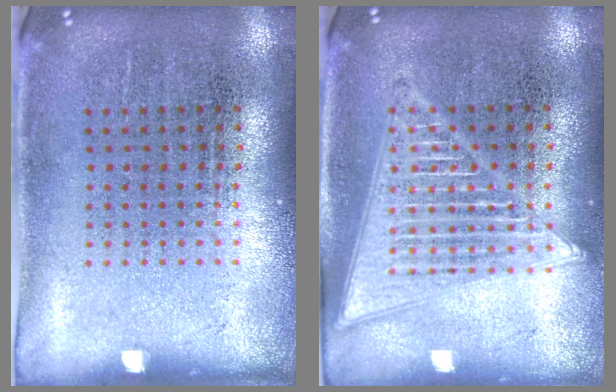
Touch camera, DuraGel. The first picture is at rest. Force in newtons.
{"total": 2.9, "press": 2.8, "slide": 0.4}